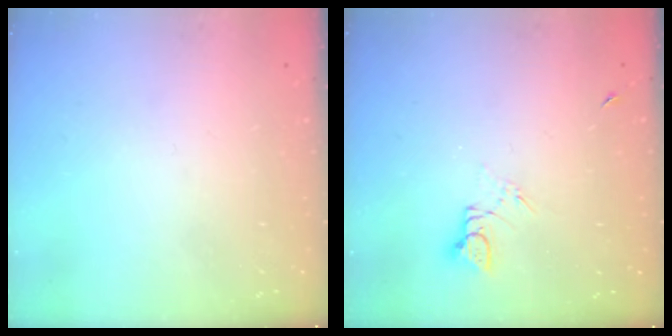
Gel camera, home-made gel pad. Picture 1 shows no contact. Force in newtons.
{"total": 1.5, "press": 1.5, "slide": 0.2}